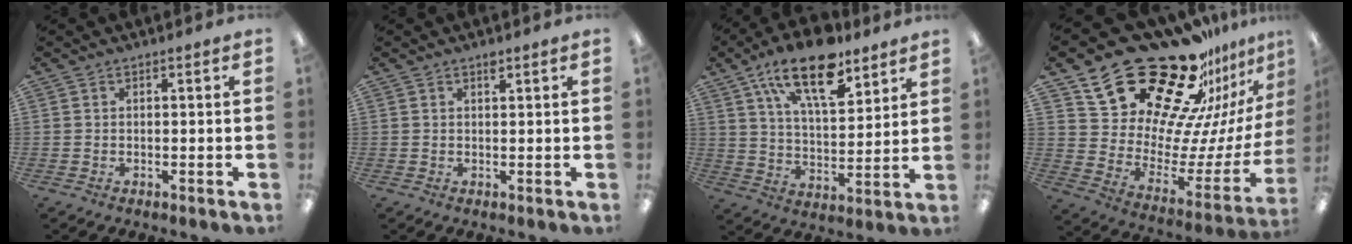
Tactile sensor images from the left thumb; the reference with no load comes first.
{"total": 1.2, "force": [1.0, 0.3, 0.6], "torque": [-0.007, -0.003, 0.016]}
{"total": 18.0, "force": [12.0, 7.6, 11.1], "torque": [-0.183, -0.053, 0.203]}
{"total": 29.7, "force": [22.6, 14.3, 13.1], "torque": [-0.176, -0.176, 0.423]}